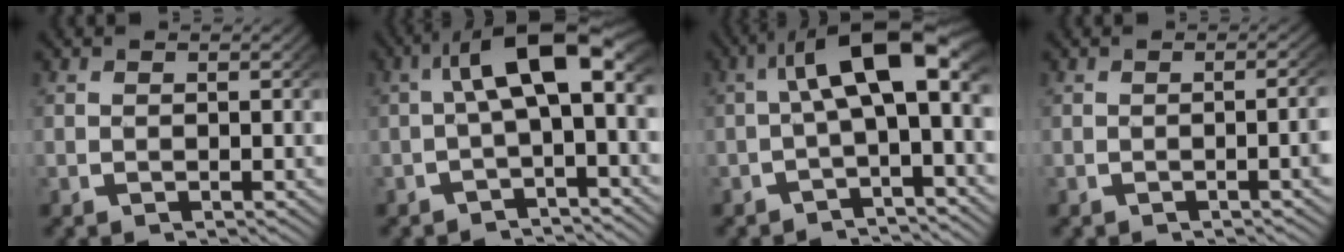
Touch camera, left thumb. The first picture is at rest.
{"total": 7.3, "force": [0.7, 3.2, 6.5], "torque": [-0.107, 0.013, 0.007]}
{"total": 8.1, "force": [0.6, 3.6, 7.3], "torque": [-0.115, 0.011, 0.006]}
{"total": 1.9, "force": [-0.7, 0.1, 1.8], "torque": [-0.020, 0.008, -0.012]}